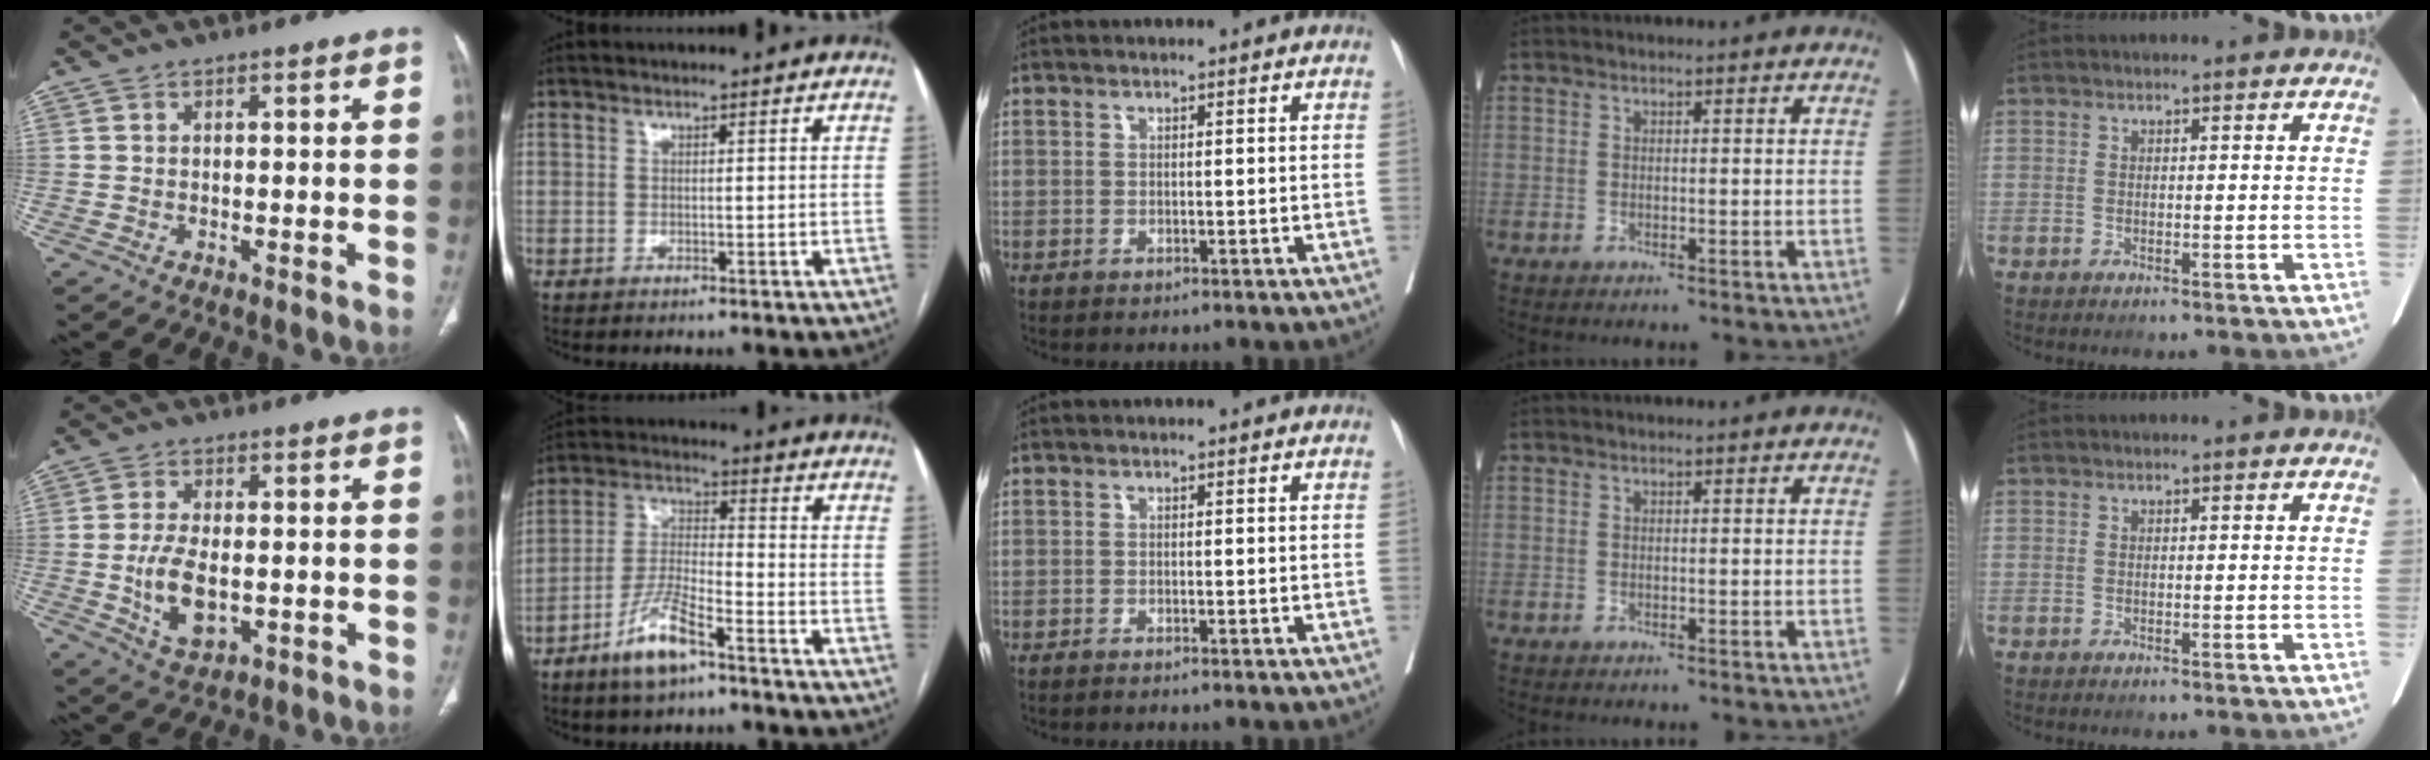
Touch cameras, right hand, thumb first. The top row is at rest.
{"thumb": {"total": 8.6, "force": [-1.3, 4.7, 7.1], "torque": [-0.133, -0.005, -0.016]}, "index": {"total": 8.6, "force": [-5.6, 2.0, 6.2], "torque": [-0.134, -0.006, -0.109]}, "middle": {"total": 1.4, "force": [-1.2, -0.2, 0.7], "torque": [-0.011, 0.000, -0.015]}}